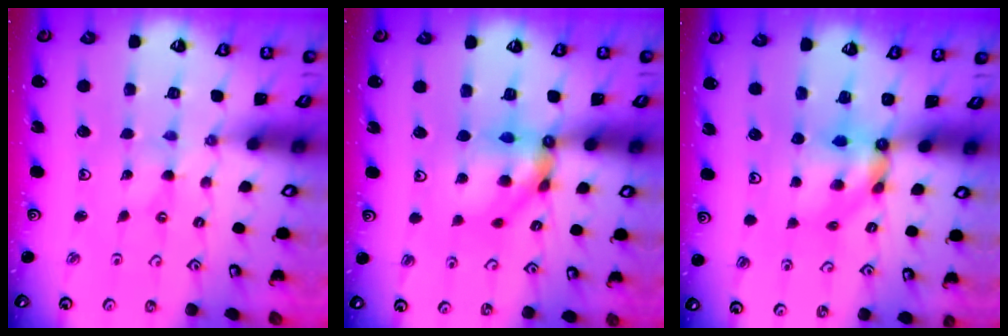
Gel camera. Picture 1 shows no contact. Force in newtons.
{"total": 10.6, "press": 10.6, "slide": 1.3}
{"total": 6.6, "press": 6.6, "slide": 0.2}